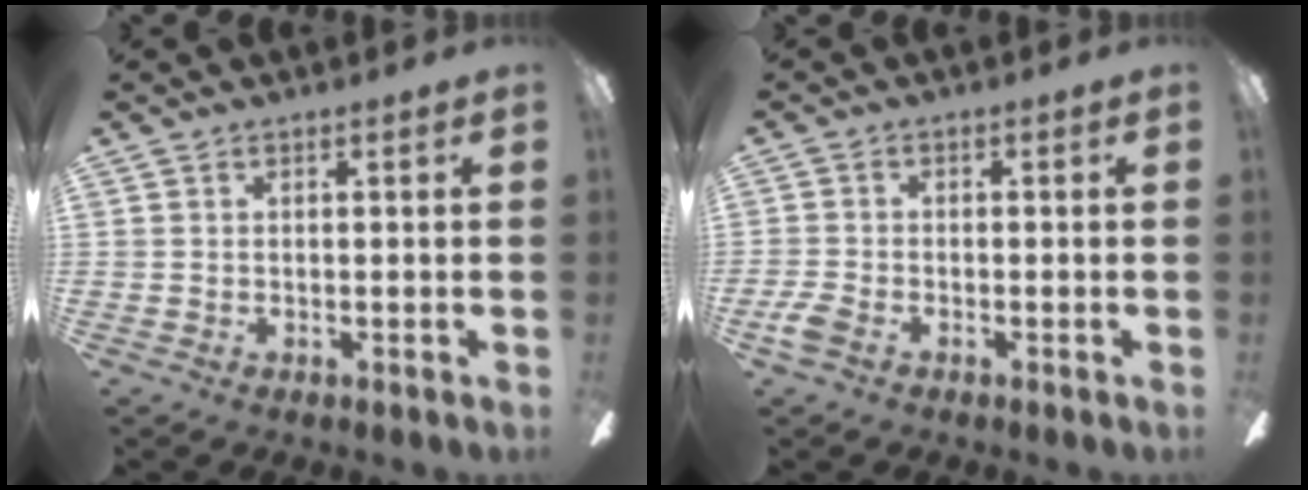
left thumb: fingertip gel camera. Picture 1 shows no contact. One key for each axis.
{"total": 3.4, "fx": -1.7, "fy": 2.0, "fz": 2.2, "tx": -0.052, "ty": 0.003, "tz": -0.033}